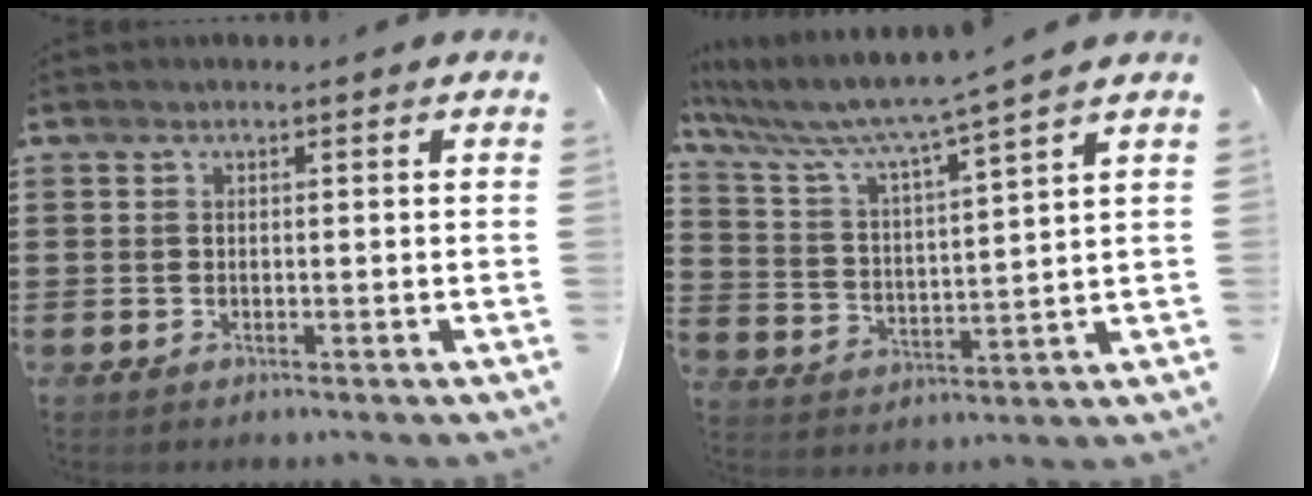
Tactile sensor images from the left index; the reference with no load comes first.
{"total": 6.4, "force": [5.6, -0.4, 3.0], "torque": [-0.087, -0.044, 0.088]}